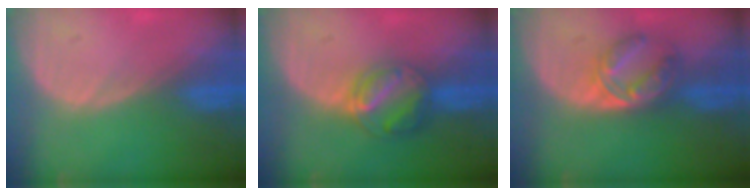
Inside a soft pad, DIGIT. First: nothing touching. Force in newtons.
{"total": 6.3, "press": 5.6, "slide": 3.0}
{"total": 5.9, "press": 5.6, "slide": 1.9}